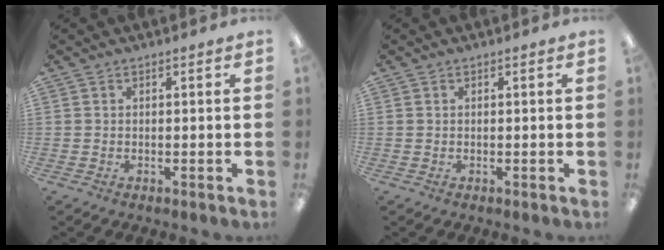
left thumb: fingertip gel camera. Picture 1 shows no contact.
{"total": 0.0}